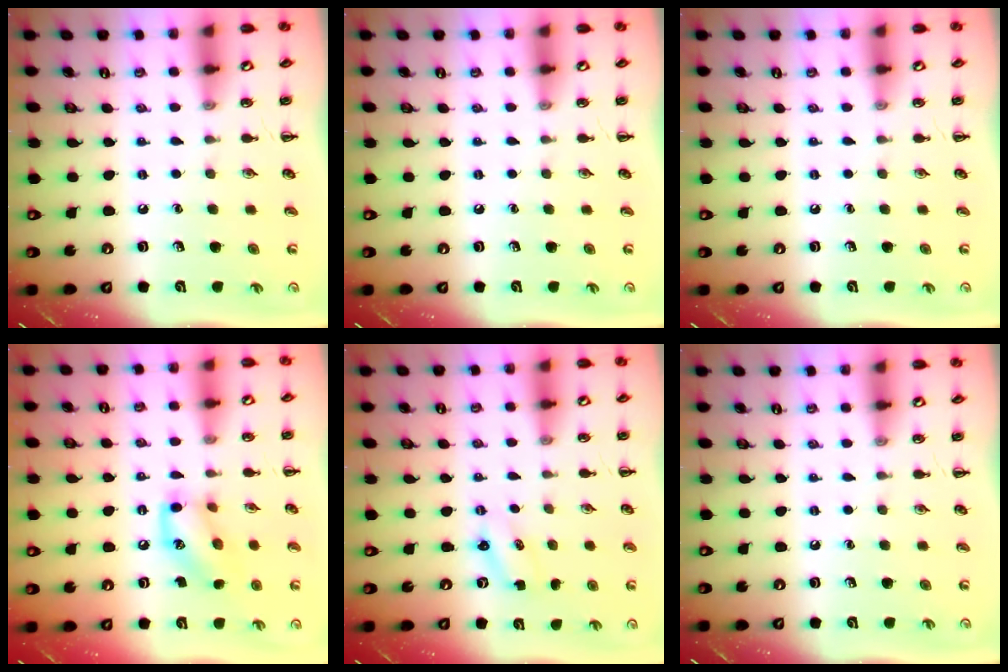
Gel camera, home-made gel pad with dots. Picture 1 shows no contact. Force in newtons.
{"total": 0.0}
{"total": 0.0}
{"total": 11.7, "press": 11.7, "slide": 0.8}
{"total": 2.4, "press": 2.4, "slide": 0.6}
{"total": 0.0}